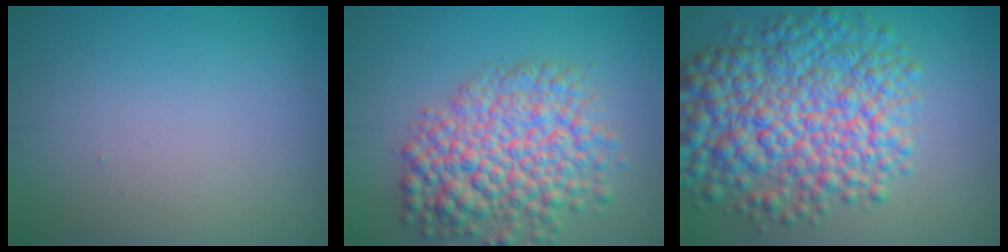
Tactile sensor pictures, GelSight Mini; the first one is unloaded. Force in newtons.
{"total": 7.8, "press": 7.8, "slide": 0.3}
{"total": 10.8, "press": 10.8, "slide": 0.3}